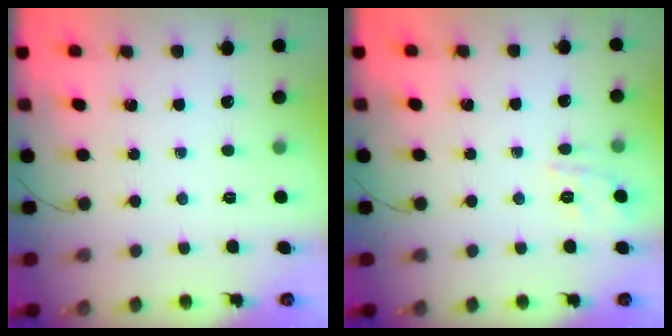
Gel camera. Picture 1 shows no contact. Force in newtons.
{"total": 2.1, "press": 1.6, "slide": 1.5}